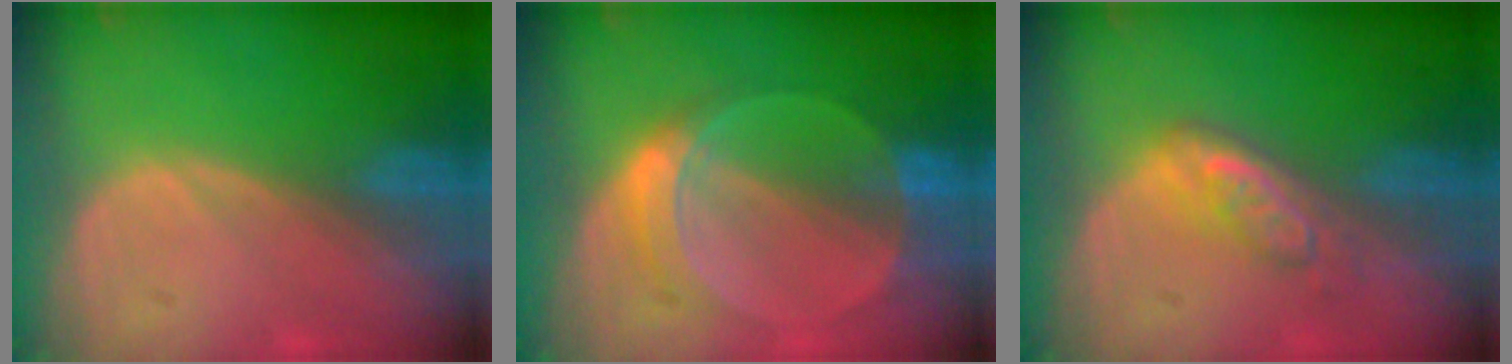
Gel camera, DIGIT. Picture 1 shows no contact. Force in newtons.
{"total": 6.1, "press": 5.7, "slide": 2.2}
{"total": 5.0, "press": 4.6, "slide": 1.9}